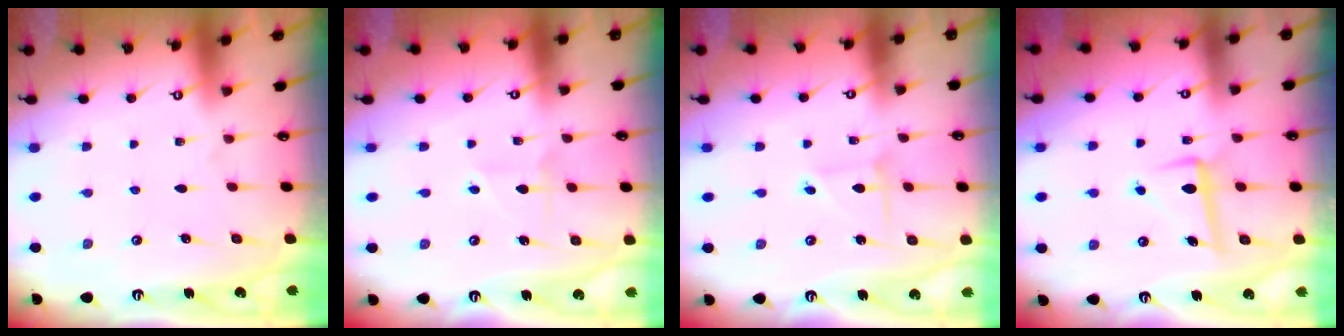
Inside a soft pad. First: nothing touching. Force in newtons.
{"total": 4.2, "press": 4.1, "slide": 0.8}
{"total": 2.3, "press": 2.3, "slide": 0.2}
{"total": 6.6, "press": 6.5, "slide": 1.1}